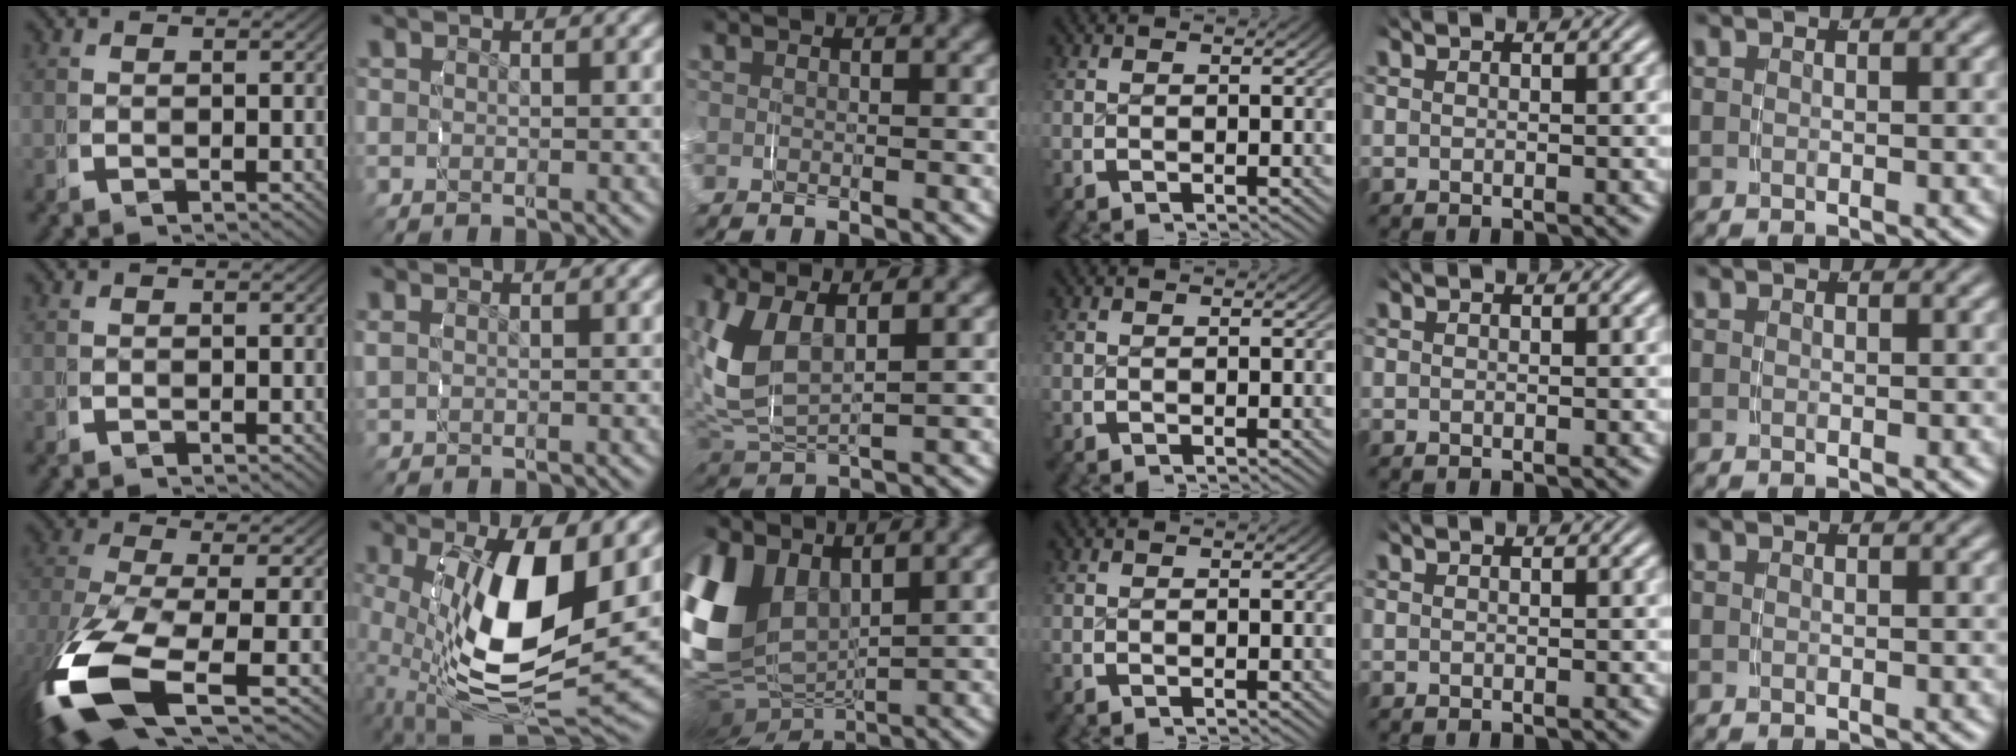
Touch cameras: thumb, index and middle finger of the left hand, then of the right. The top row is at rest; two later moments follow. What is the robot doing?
{"motion": "grasp_and_lifting", "object": "fork"}